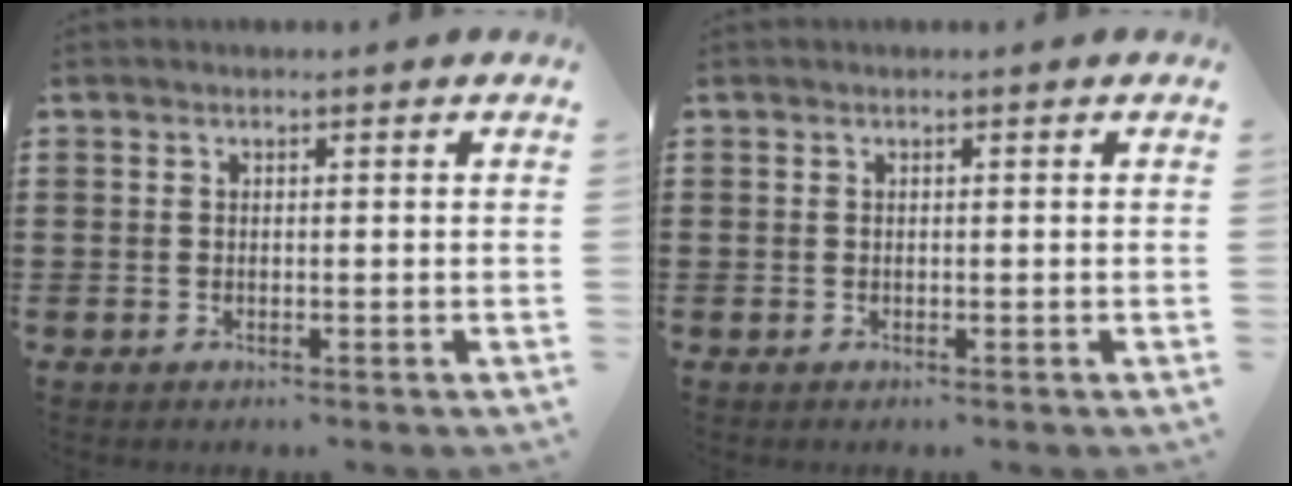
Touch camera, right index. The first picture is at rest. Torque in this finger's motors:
{"motor_torque": [0.00, 0.46, 0.00, 0.00]}